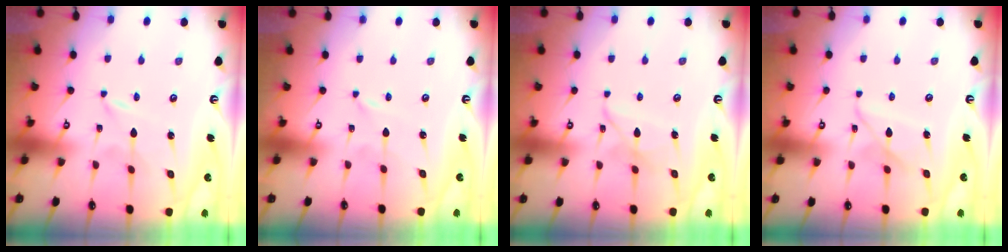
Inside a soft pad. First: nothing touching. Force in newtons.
{"total": 0.0}
{"total": 6.4, "press": 6.4, "slide": 0.5}
{"total": 8.4, "press": 8.4, "slide": 0.7}